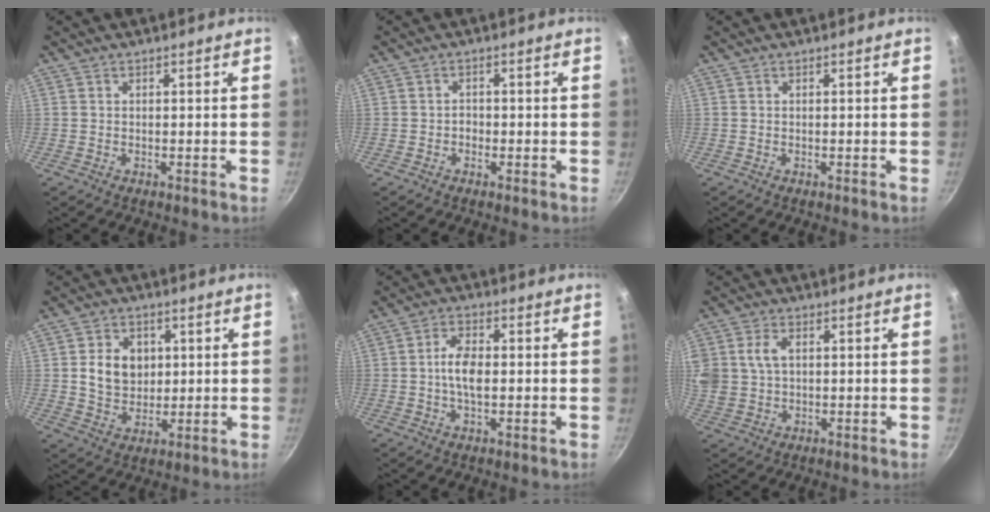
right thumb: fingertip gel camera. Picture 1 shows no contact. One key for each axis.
{"total": 1.5, "fx": -0.6, "fy": 1.1, "fz": 0.7, "tx": -0.008, "ty": 0.005, "tz": -0.011}
{"total": 0.0}
{"total": 8.7, "fx": 1.4, "fy": 6.9, "fz": 5.1, "tx": -0.059, "ty": -0.007, "tz": 0.026}
{"total": 6.1, "fx": -0.1, "fy": 3.0, "fz": 5.3, "tx": -0.102, "ty": 0.010, "tz": -0.009}
{"total": 9.6, "fx": 2.0, "fy": 7.3, "fz": 5.9, "tx": -0.126, "ty": 0.011, "tz": 0.039}